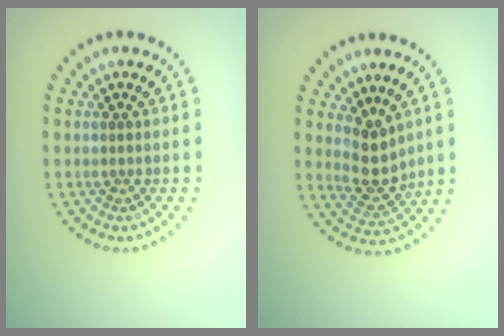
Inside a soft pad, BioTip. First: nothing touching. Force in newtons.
{"total": 3.2, "press": 2.9, "slide": 1.5}